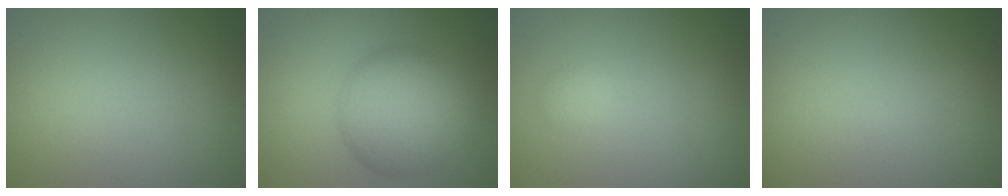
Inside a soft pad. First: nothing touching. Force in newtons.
{"total": 8.4, "press": 8.4, "slide": 0.5}
{"total": 0.8, "press": 0.8, "slide": 0.1}
{"total": 0.0}